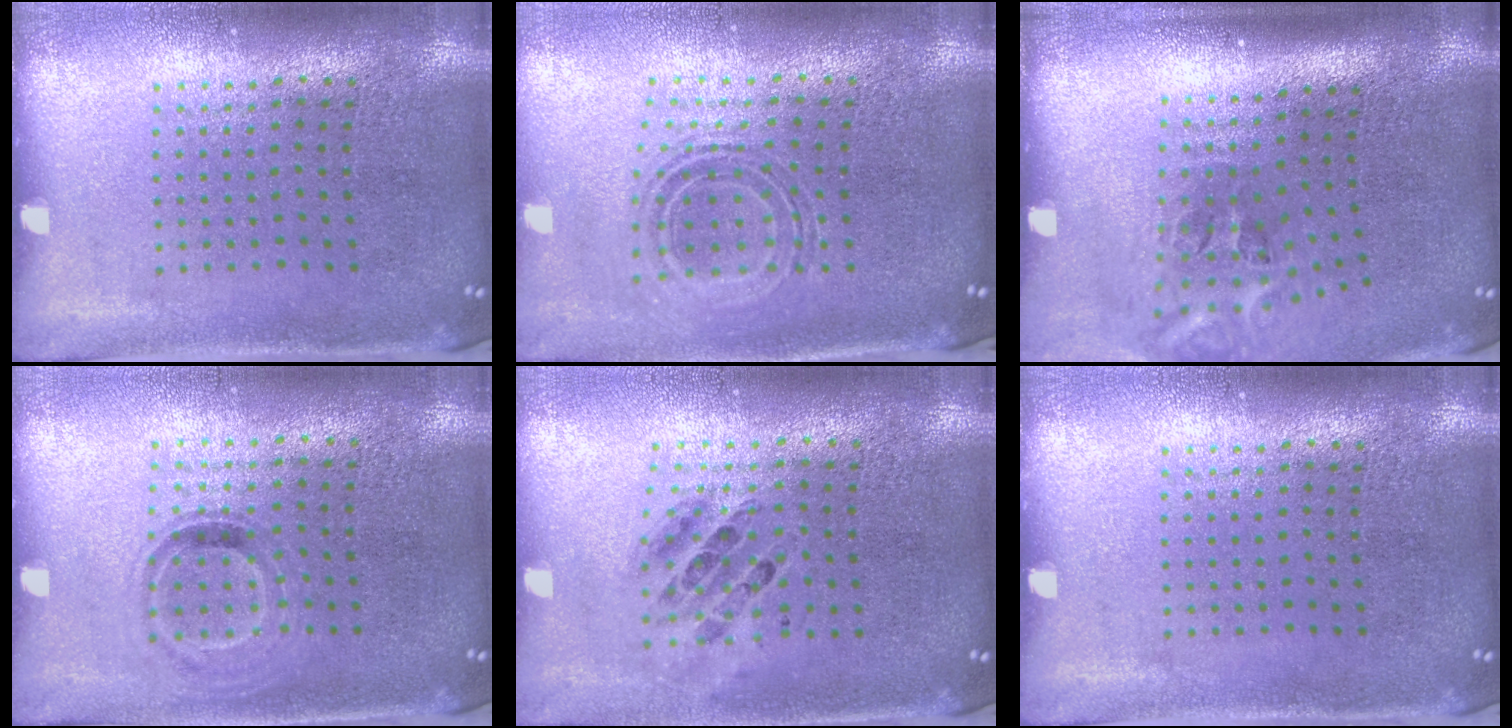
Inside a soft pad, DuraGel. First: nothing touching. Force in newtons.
{"total": 0.7, "press": 0.7, "slide": 0.2}
{"total": 2.4, "press": 1.6, "slide": 1.8}
{"total": 0.9, "press": 0.8, "slide": 0.3}
{"total": 0.7, "press": 0.7, "slide": 0.2}
{"total": 0.0}